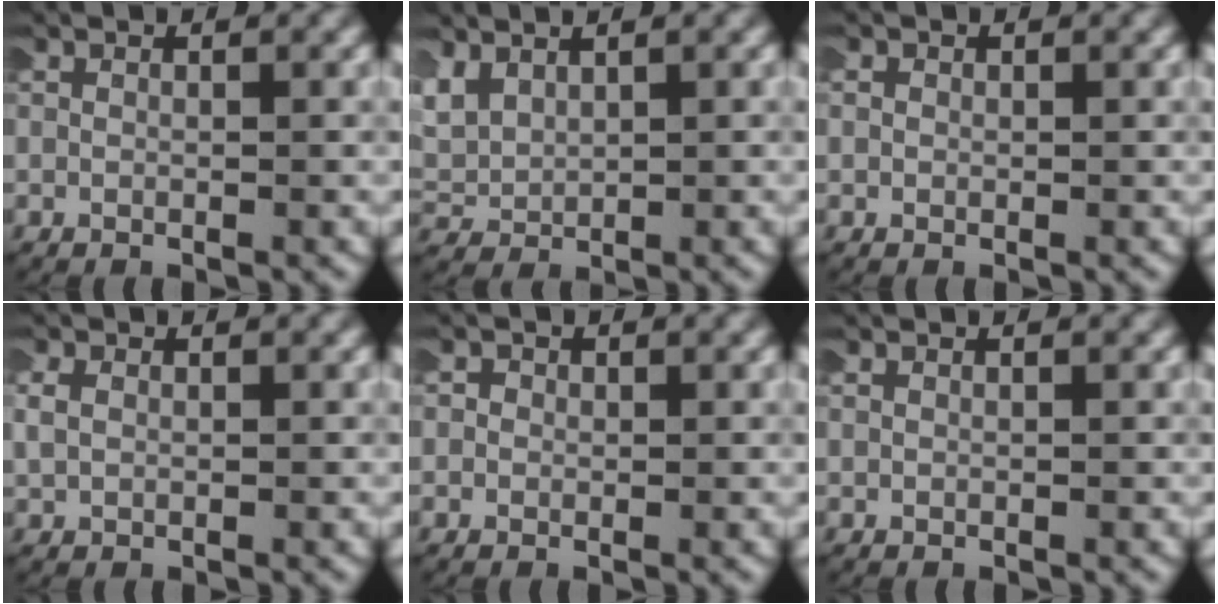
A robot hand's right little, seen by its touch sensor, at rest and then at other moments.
{"total": 3.9, "force": [1.7, 3.0, 2.0], "torque": [-0.062, -0.002, 0.038]}
{"total": 0.6, "force": [0.0, 0.6, 0.0], "torque": [-0.001, 0.003, -0.004]}
{"total": 1.6, "force": [0.5, 1.2, 0.9], "torque": [-0.029, 0.002, 0.011]}
{"total": 0.7, "force": [-0.1, 0.7, -0.1], "torque": [0.002, 0.004, -0.008]}
{"total": 0.0}